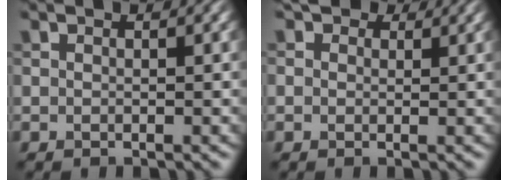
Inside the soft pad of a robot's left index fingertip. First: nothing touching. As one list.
[{"total": 2.9, "force": [1.6, 2.1, 1.3], "torque": [-0.030, -0.001, 0.011]}]